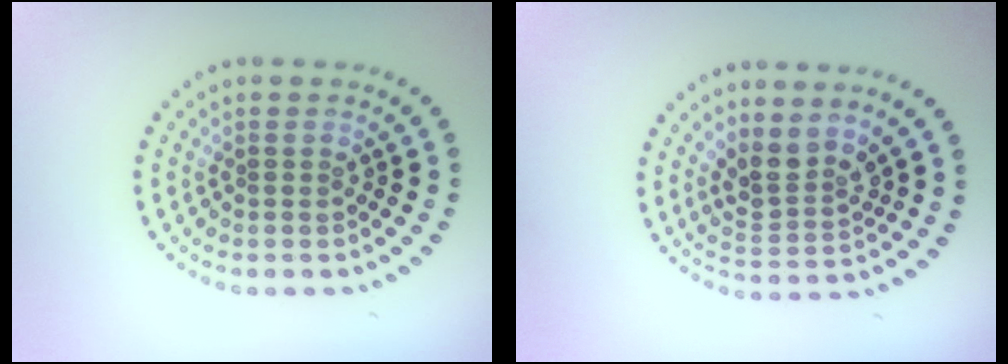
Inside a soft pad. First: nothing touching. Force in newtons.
{"total": 2.8, "press": 2.0, "slide": 1.9}